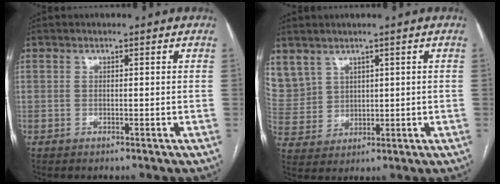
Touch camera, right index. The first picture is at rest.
{"total": 10.5, "force": [5.6, 8.6, 2.6], "torque": [-0.096, 0.035, 0.145]}